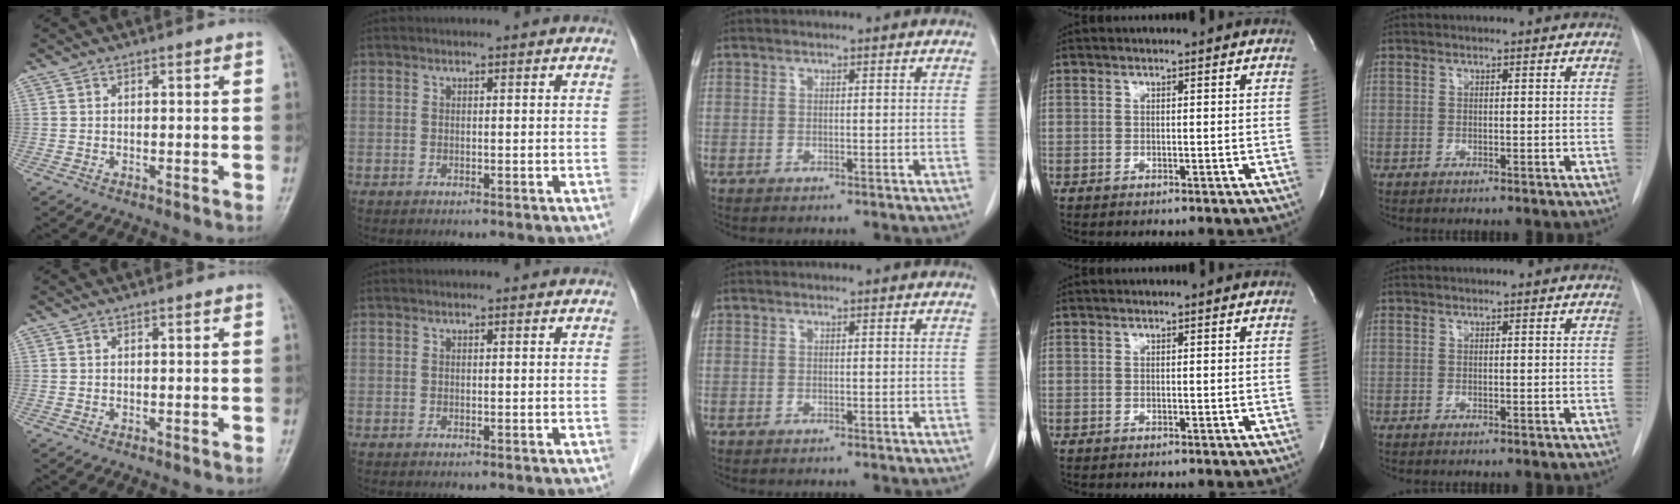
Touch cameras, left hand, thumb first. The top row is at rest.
{}